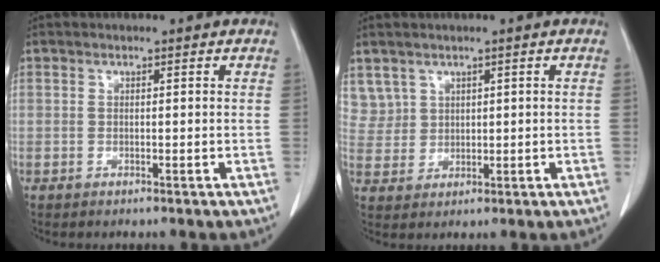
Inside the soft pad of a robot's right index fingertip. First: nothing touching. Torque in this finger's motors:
{"motor_torque": [-0.19, 0.25, -0.02, 0.00]}